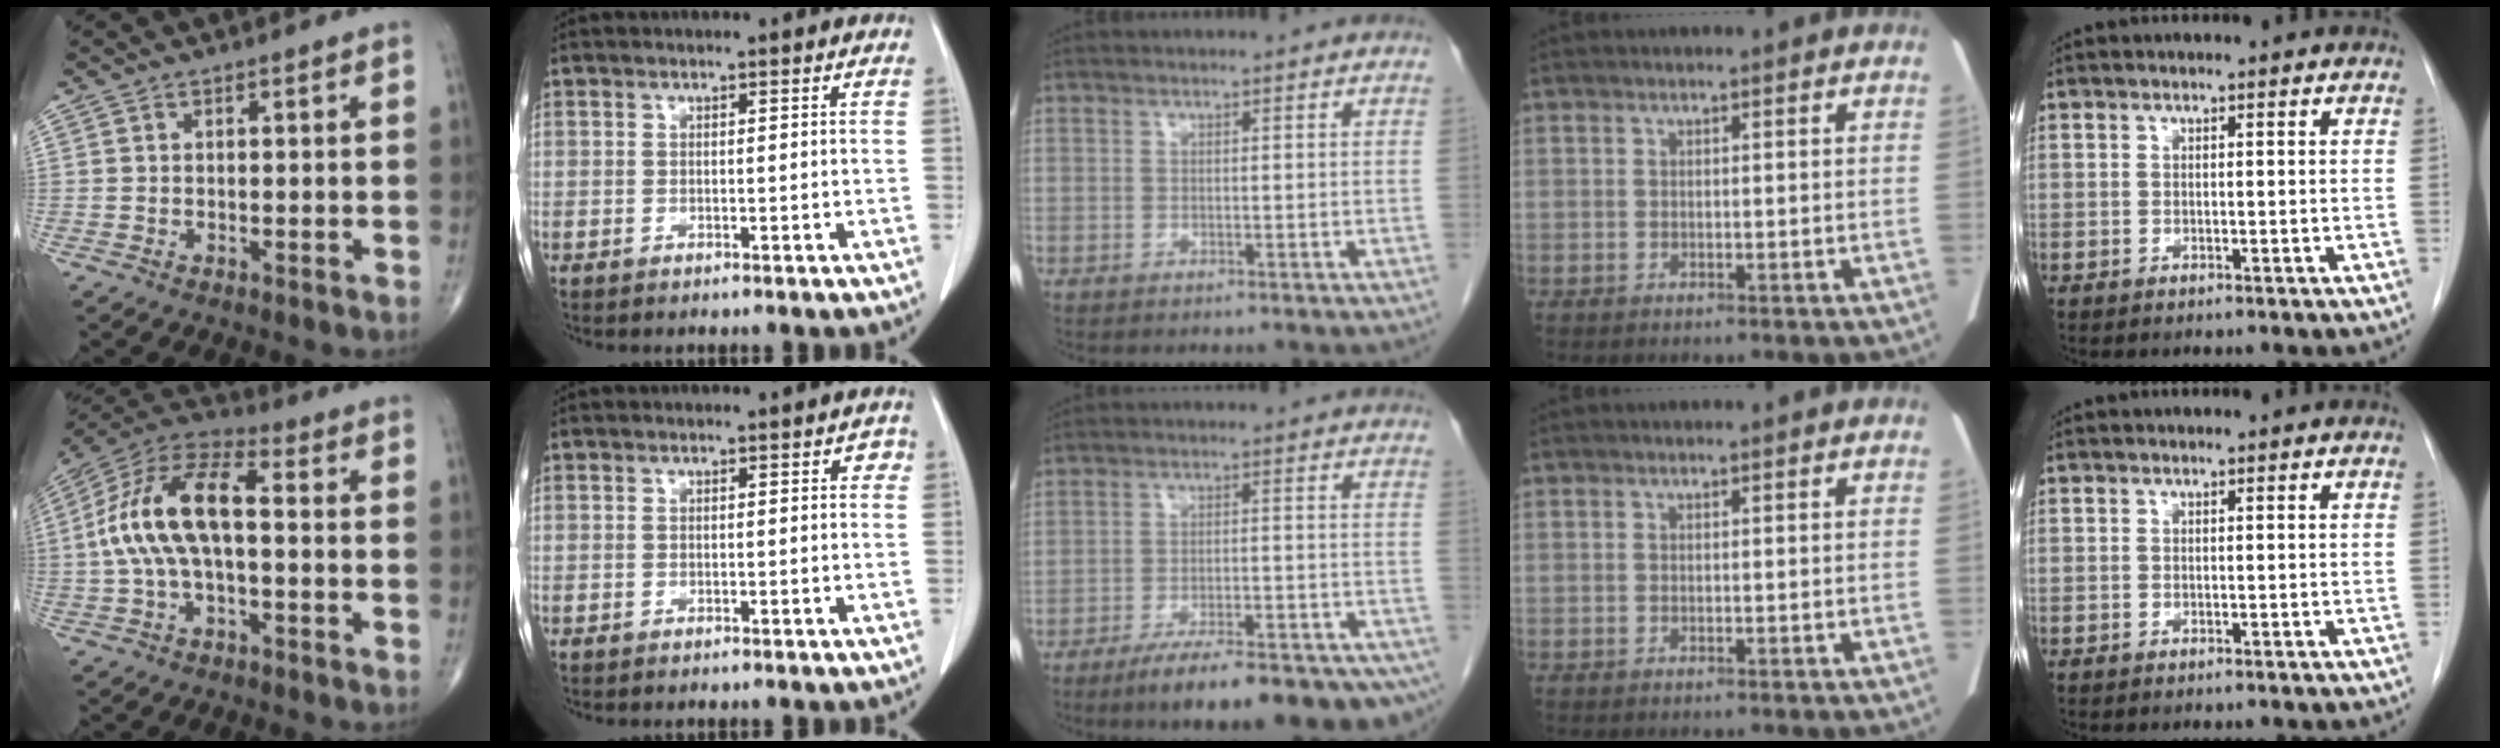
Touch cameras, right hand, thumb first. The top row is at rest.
{"thumb": {"total": 15.7, "force": [0.0, 7.3, 13.9], "torque": [-0.275, 0.046, -0.009]}, "index": {"total": 1.2, "force": [0.3, 0.8, 0.9], "torque": [-0.005, 0.012, 0.002]}, "middle": {"total": 18.7, "force": [-14.5, 3.8, 11.1], "torque": [-0.102, 0.011, -0.197]}}